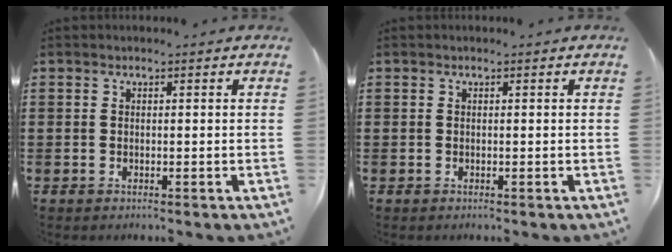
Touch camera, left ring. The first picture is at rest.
{"total": 0.0}